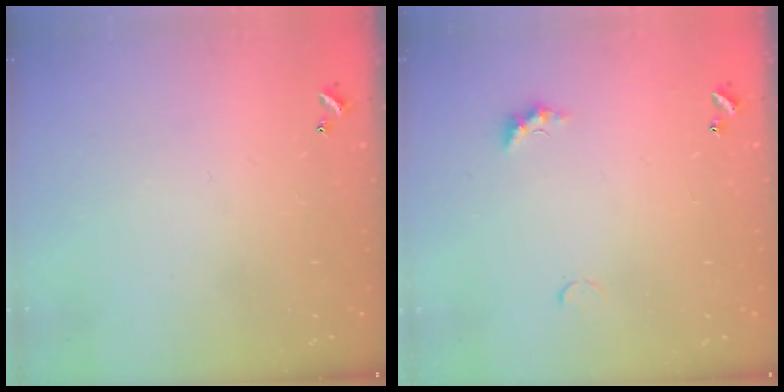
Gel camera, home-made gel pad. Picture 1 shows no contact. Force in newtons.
{"total": 2.6, "press": 2.5, "slide": 0.7}